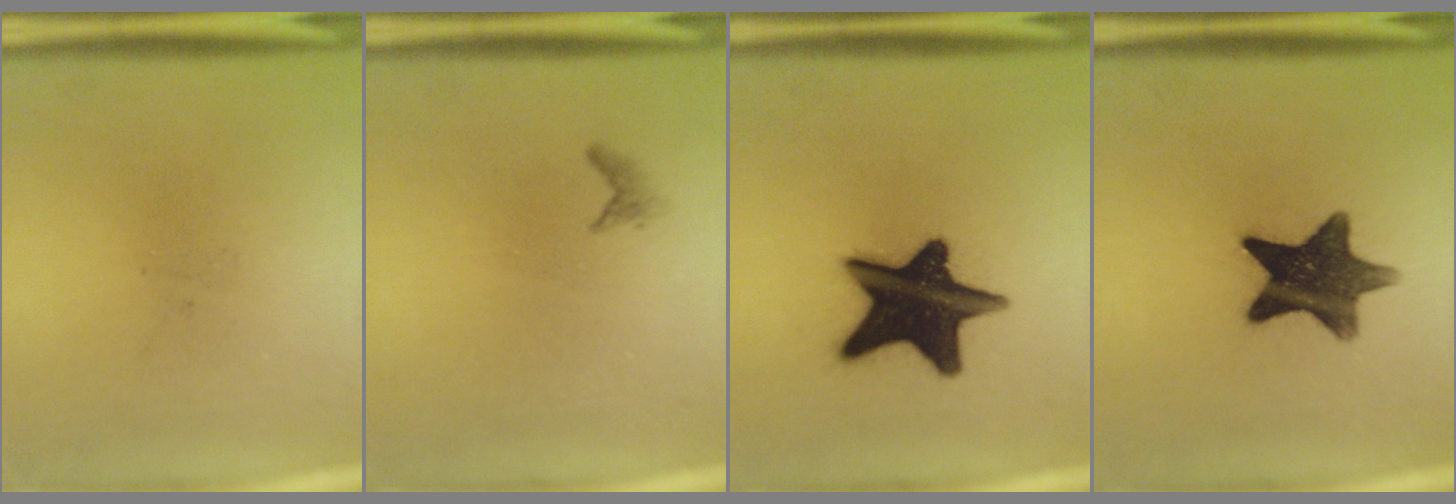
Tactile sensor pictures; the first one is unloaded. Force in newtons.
{"total": 0.7}
{"total": 19.2}
{"total": 13.1}